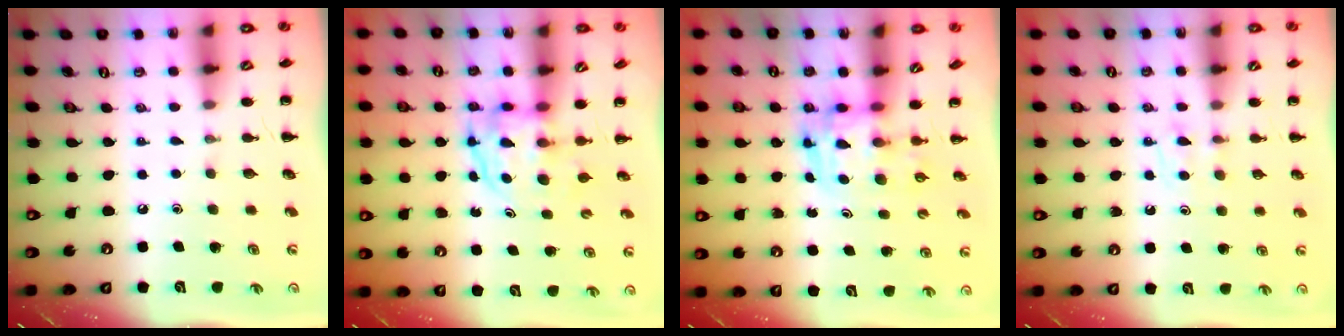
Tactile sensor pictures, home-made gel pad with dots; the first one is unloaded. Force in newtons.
{"total": 3.8, "press": 3.8, "slide": 0.3}
{"total": 3.6, "press": 3.6, "slide": 0.6}
{"total": 3.8, "press": 3.4, "slide": 1.7}